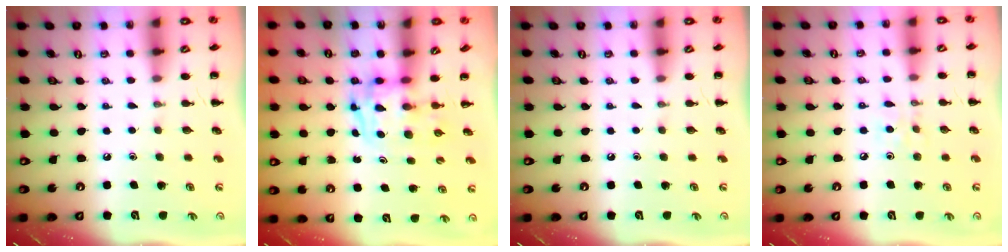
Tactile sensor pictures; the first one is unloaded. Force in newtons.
{"total": 3.4, "press": 3.4, "slide": 0.6}
{"total": 0.0}
{"total": 5.4, "press": 5.1, "slide": 1.8}